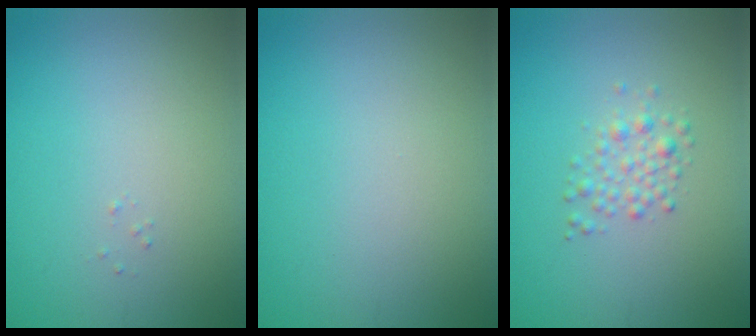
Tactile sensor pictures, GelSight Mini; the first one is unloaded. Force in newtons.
{"total": 0.0}
{"total": 1.8, "press": 1.8, "slide": 0.0}